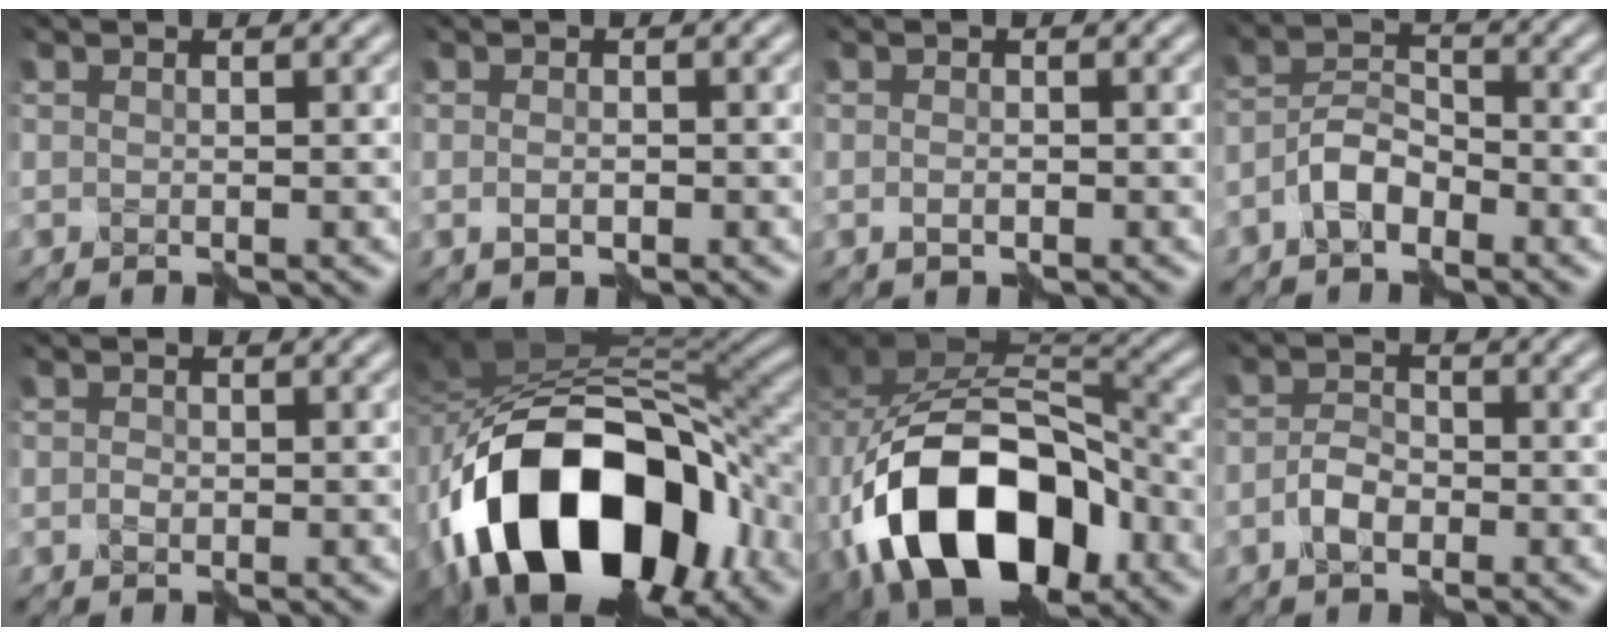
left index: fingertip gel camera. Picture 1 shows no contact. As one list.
[{"total": 1.2, "force": [-0.5, 0.5, 0.9], "torque": [-0.015, 0.002, -0.008]}, {"total": 0.9, "force": [-0.5, 0.4, 0.6], "torque": [-0.010, 0.002, -0.009]}, {"total": 3.7, "force": [-2.5, 1.7, 2.1], "torque": [-0.037, 0.011, -0.057]}, {"total": 0.8, "force": [-0.5, 0.5, 0.4], "torque": [-0.007, 0.000, -0.015]}, {"total": 16.8, "force": [-6.6, 10.0, 11.7], "torque": [-0.205, -0.015, -0.111]}, {"total": 15.1, "force": [-5.9, 8.9, 10.6], "torque": [-0.187, 0.004, -0.110]}, {"total": 2.6, "force": [-1.4, 1.4, 1.6], "torque": [-0.031, 0.005, -0.035]}]